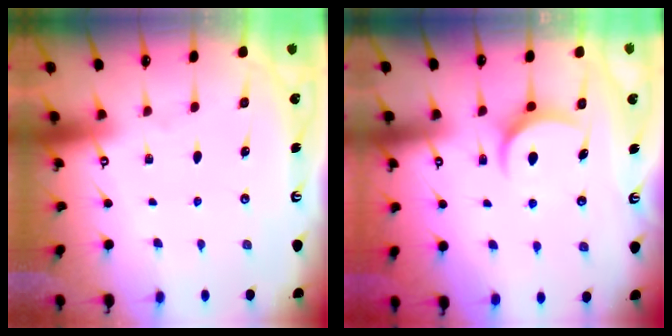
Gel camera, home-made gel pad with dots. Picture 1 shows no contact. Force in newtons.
{"total": 6.8, "press": 6.8, "slide": 0.1}